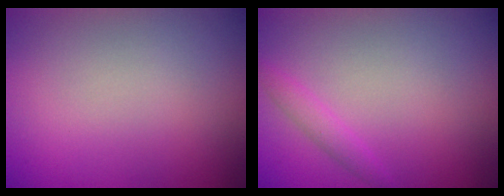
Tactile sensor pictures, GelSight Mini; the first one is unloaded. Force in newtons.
{"total": 1.3, "press": 1.3, "slide": 0.1}